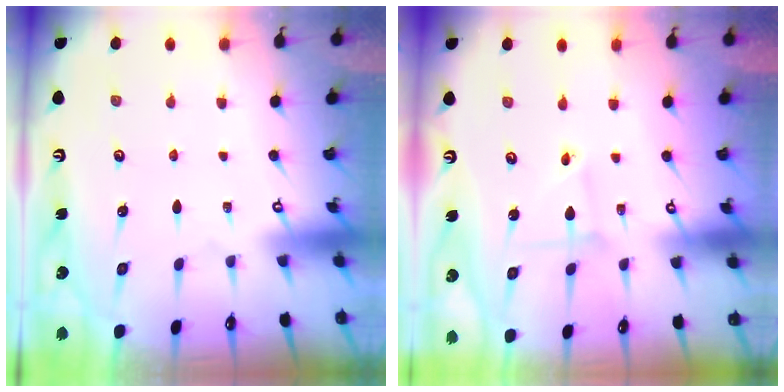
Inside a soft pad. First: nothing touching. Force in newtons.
{"total": 2.2, "press": 2.2, "slide": 0.1}